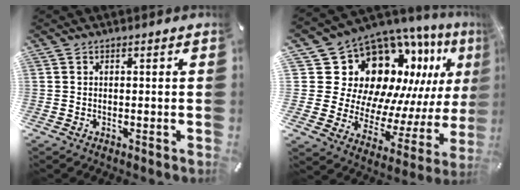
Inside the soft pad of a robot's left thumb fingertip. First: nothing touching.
{"total": 19.8, "force": [10.9, 13.6, 9.5], "torque": [-0.156, -0.122, 0.221]}